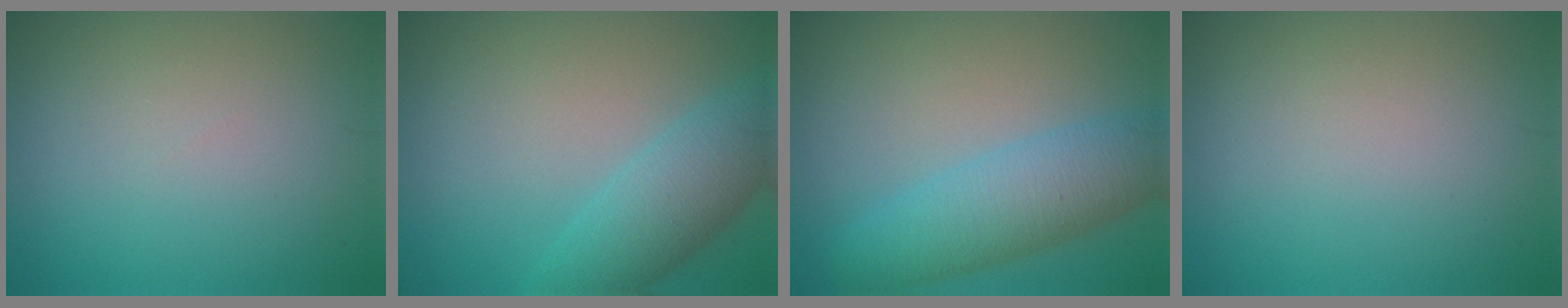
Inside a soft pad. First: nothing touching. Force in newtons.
{"total": 5.1, "press": 5.1, "slide": 0.3}
{"total": 6.1, "press": 6.1, "slide": 0.1}
{"total": 0.0}